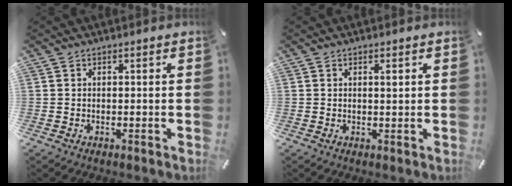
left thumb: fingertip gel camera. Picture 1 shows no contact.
{"total": 1.3, "force": [0.5, 0.3, 1.1], "torque": [-0.024, 0.000, 0.007]}